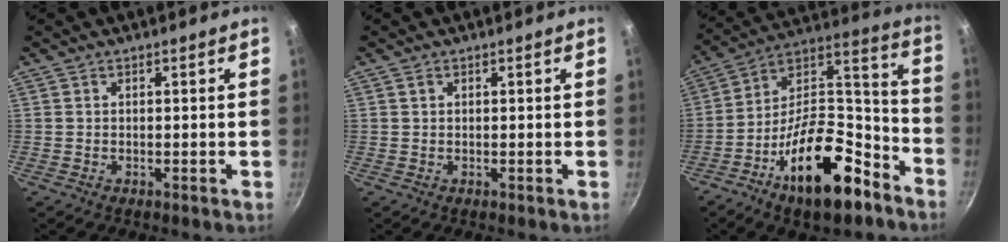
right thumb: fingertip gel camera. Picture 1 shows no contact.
{"total": 0.6, "force": [0.3, 0.5, 0.2], "torque": [-0.004, 0.000, 0.005]}
{"total": 23.6, "force": [-12.7, 10.8, 16.8], "torque": [-0.225, 0.095, -0.205]}